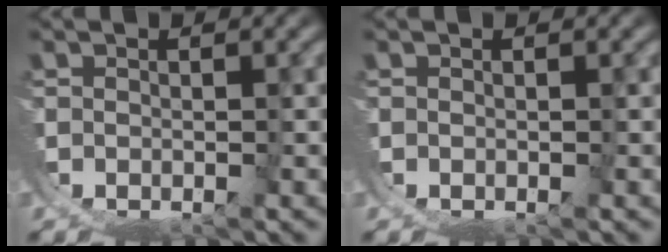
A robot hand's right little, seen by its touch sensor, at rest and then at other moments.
{"total": 0.0}